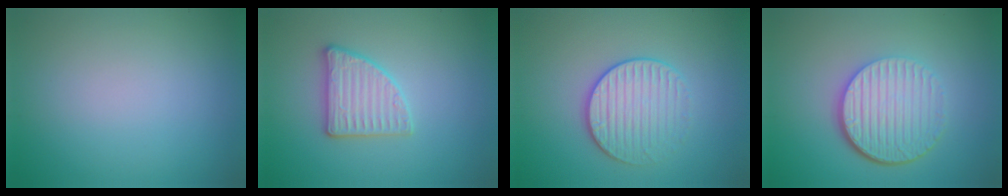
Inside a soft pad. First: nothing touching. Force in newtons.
{"total": 2.9, "press": 2.8, "slide": 0.5}
{"total": 3.3, "press": 3.1, "slide": 1.2}
{"total": 6.2, "press": 4.2, "slide": 4.5}